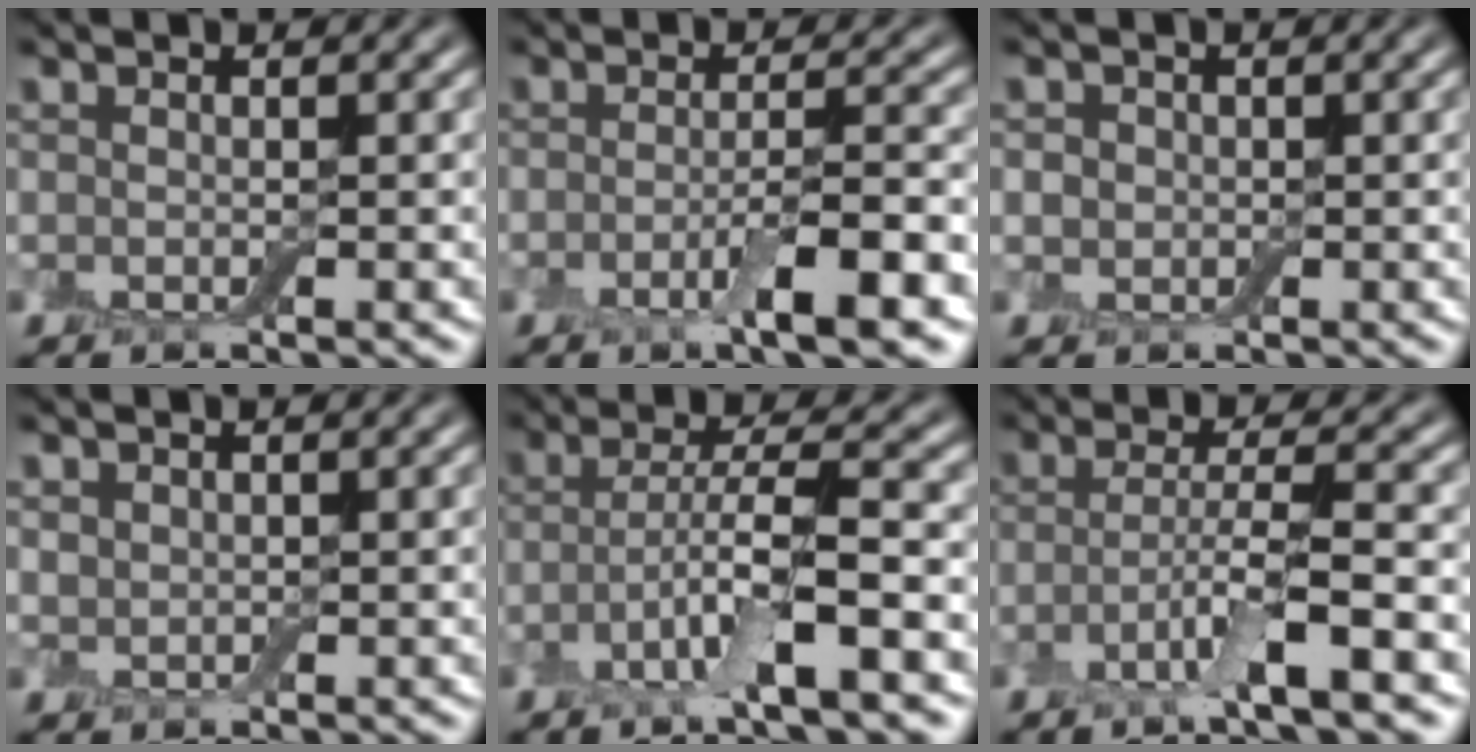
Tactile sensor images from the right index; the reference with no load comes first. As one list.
[{"total": 4.4, "force": [-1.7, 0.8, 4.0], "torque": [-0.063, -0.002, -0.030]}, {"total": 1.2, "force": [-0.1, 1.2, 0.3], "torque": [0.000, -0.006, -0.001]}, {"total": 1.0, "force": [0.5, 0.9, 0.3], "torque": [-0.004, -0.003, 0.014]}, {"total": 5.5, "force": [-2.1, 0.9, 5.0], "torque": [-0.094, 0.006, -0.046]}, {"total": 4.4, "force": [-2.0, 0.5, 3.9], "torque": [-0.070, 0.001, -0.049]}]